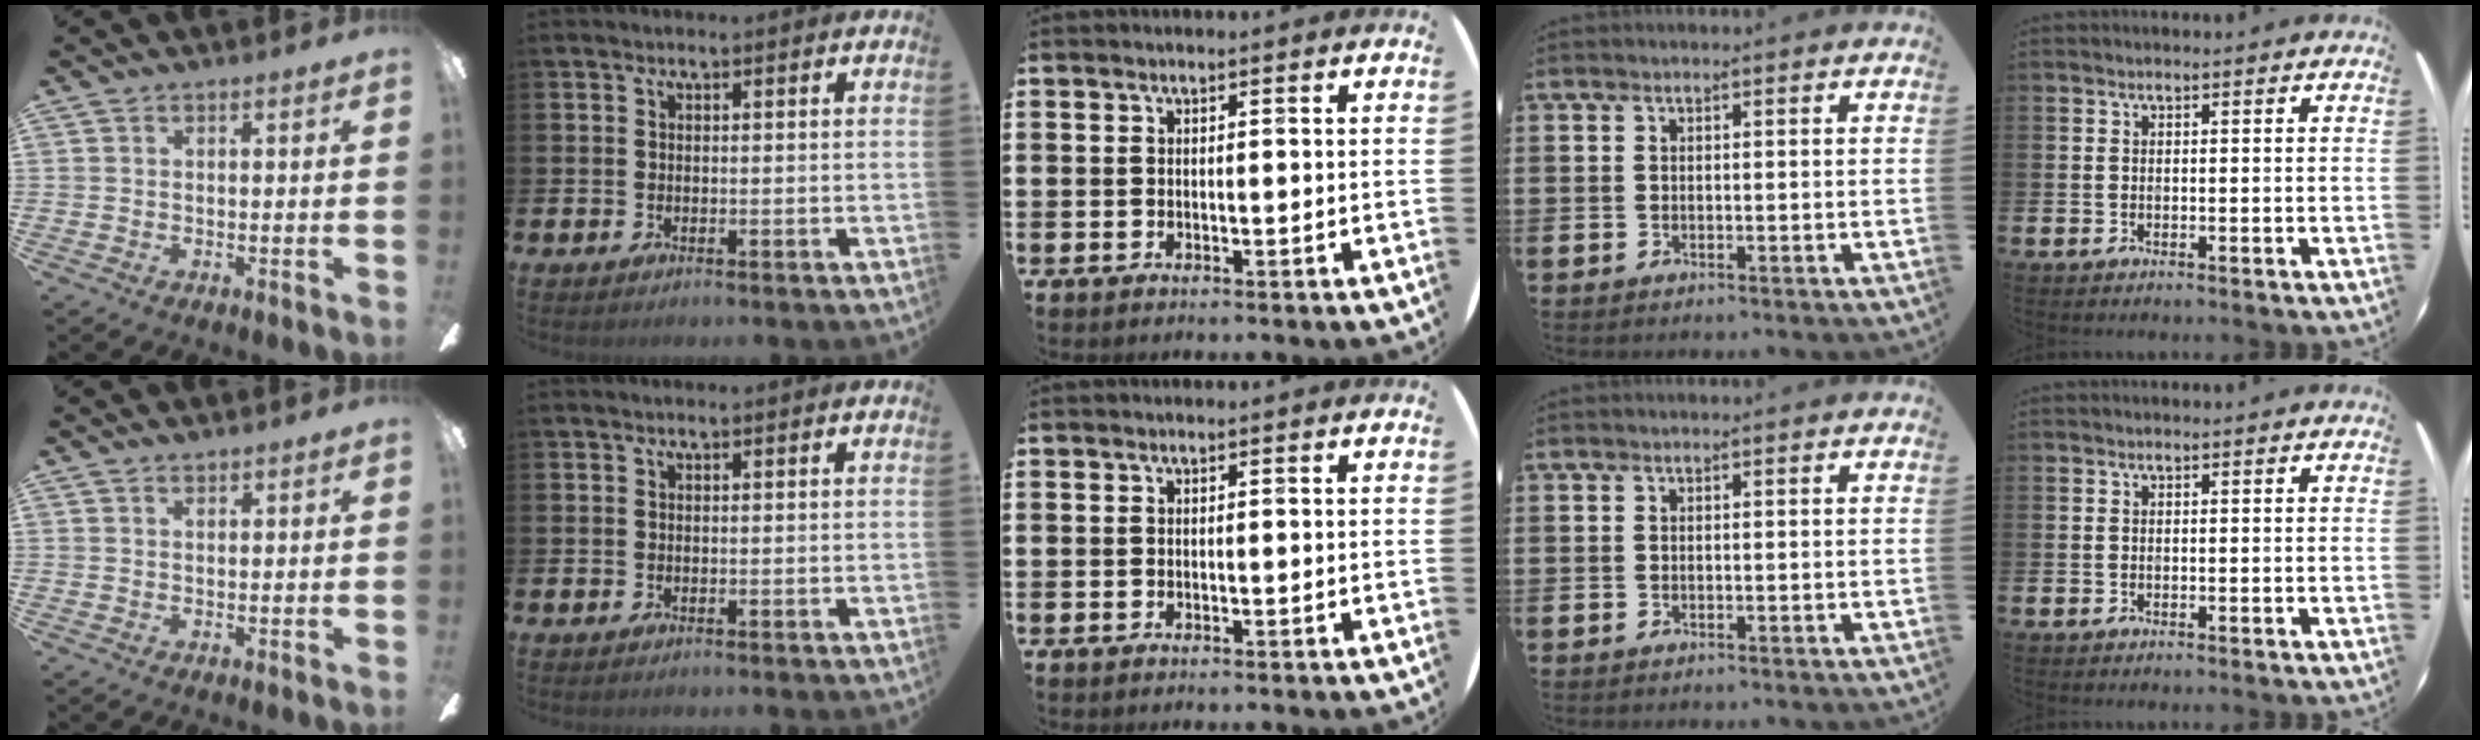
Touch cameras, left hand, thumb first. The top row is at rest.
{"thumb": {"total": 0.8, "force": [0.7, 0.4, 0.2], "torque": [-0.005, 0.000, 0.014]}}